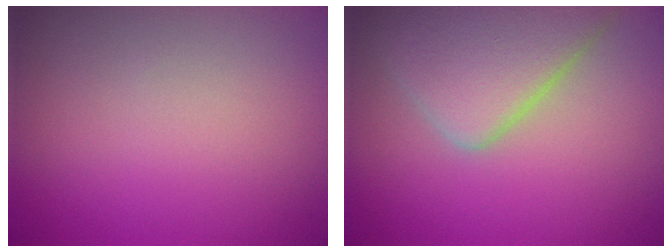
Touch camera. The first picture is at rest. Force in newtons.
{"total": 6.6, "press": 6.6, "slide": 0.4}